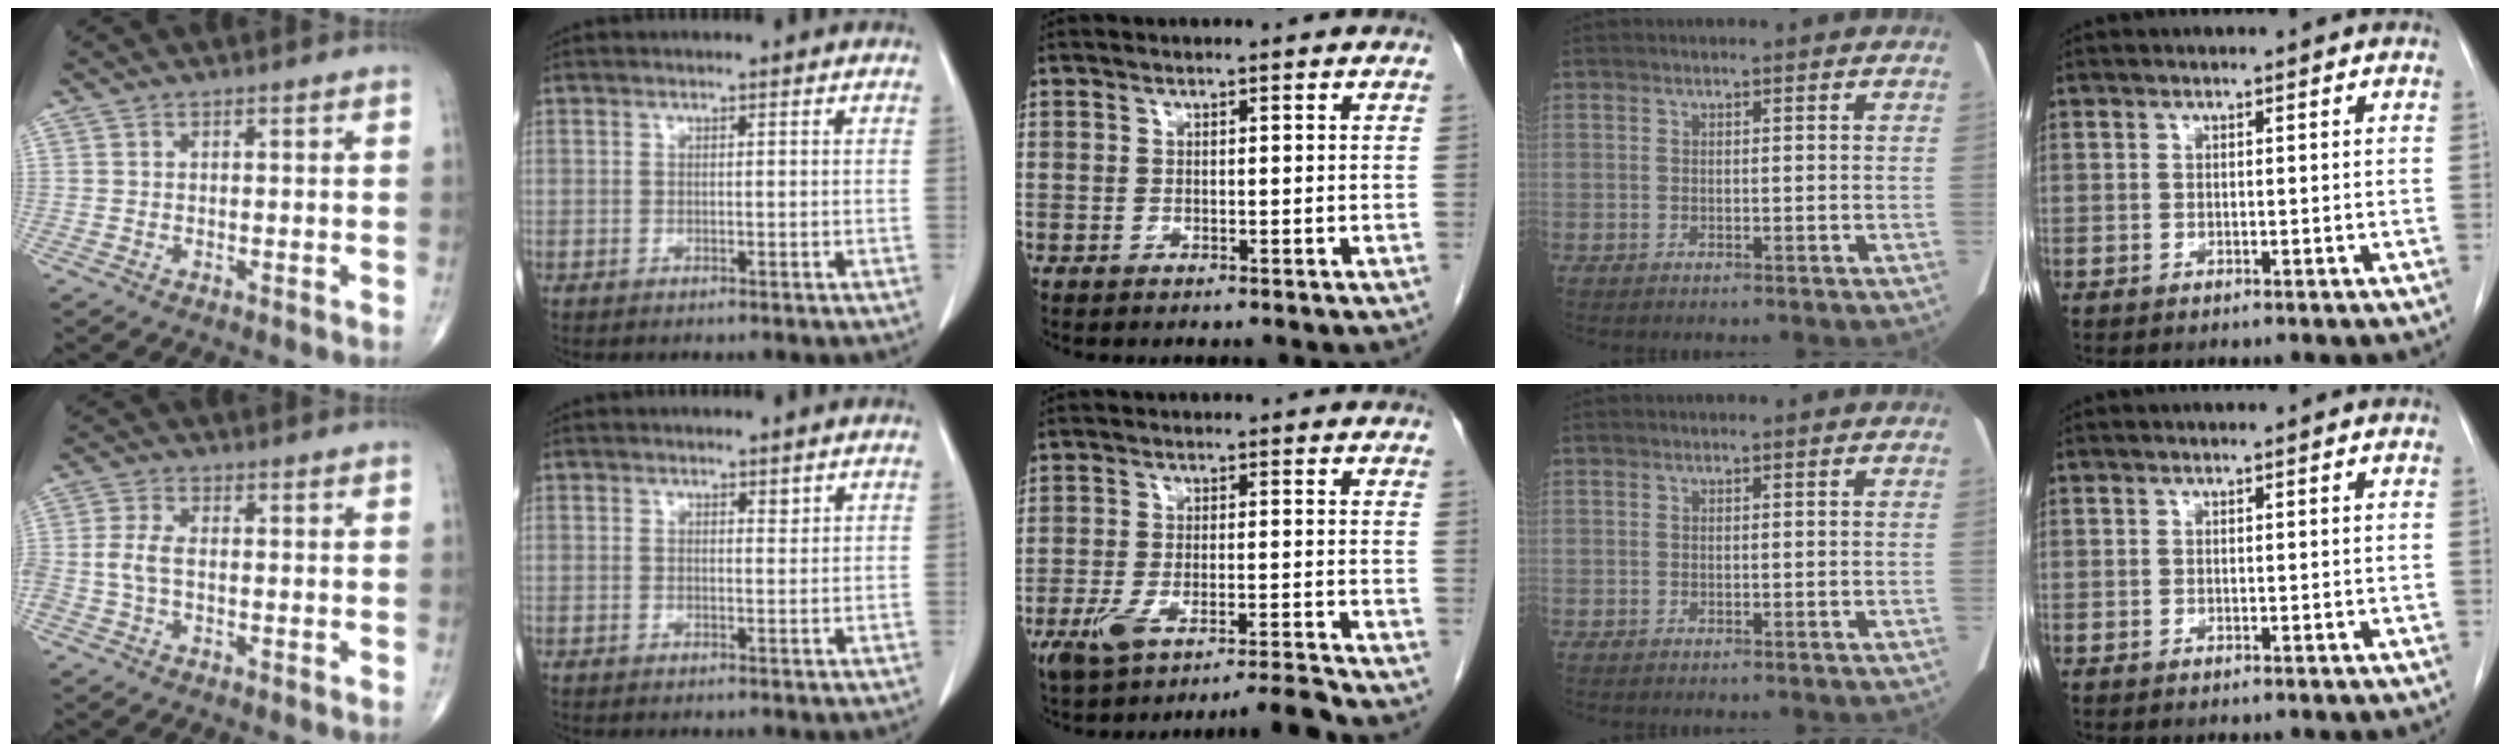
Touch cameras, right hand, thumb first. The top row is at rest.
{"thumb": {"total": 4.0, "force": [-0.7, 2.2, 3.3], "torque": [-0.084, 0.012, -0.017]}, "index": {"total": 0.9, "force": [0.6, 0.3, 0.5], "torque": [-0.007, -0.005, 0.009]}, "middle": {"total": 6.7, "force": [-5.6, -1.1, 3.5], "torque": [-0.067, -0.005, -0.098]}}